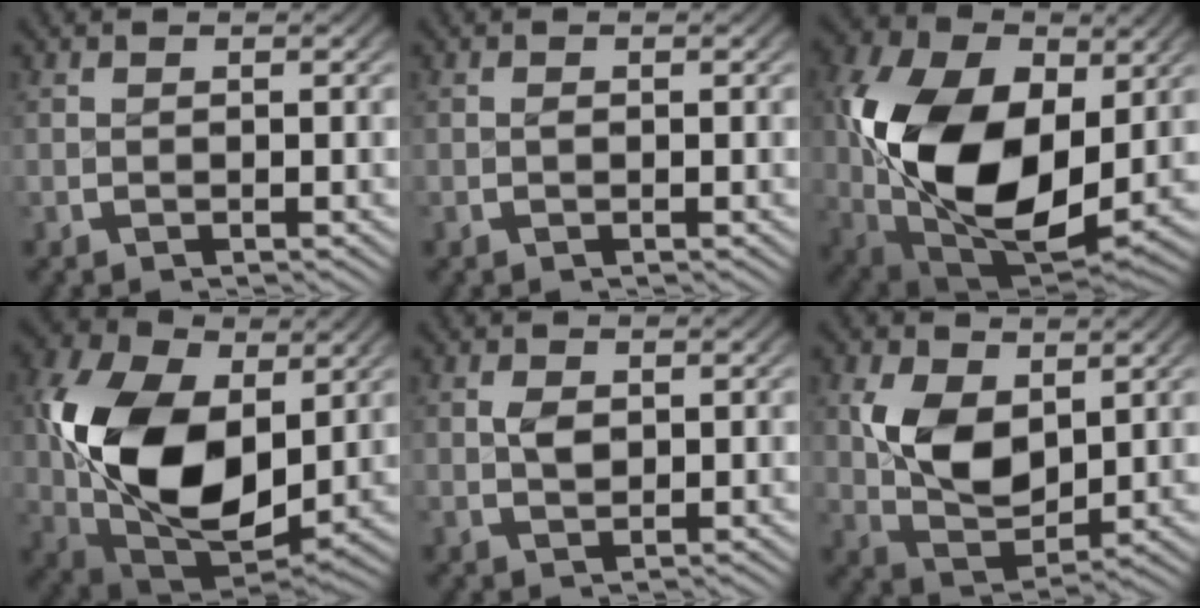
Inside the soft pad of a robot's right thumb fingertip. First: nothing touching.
{"total": 0.0}
{"total": 17.9, "force": [-0.7, 12.0, 13.2], "torque": [-0.295, -0.090, 0.024]}
{"total": 15.7, "force": [0.2, 10.6, 11.6], "torque": [-0.264, -0.077, 0.030]}
{"total": 1.3, "force": [0.4, 1.1, 0.6], "torque": [-0.019, -0.010, 0.013]}
{"total": 7.0, "force": [0.8, 5.0, 4.9], "torque": [-0.120, -0.036, 0.026]}